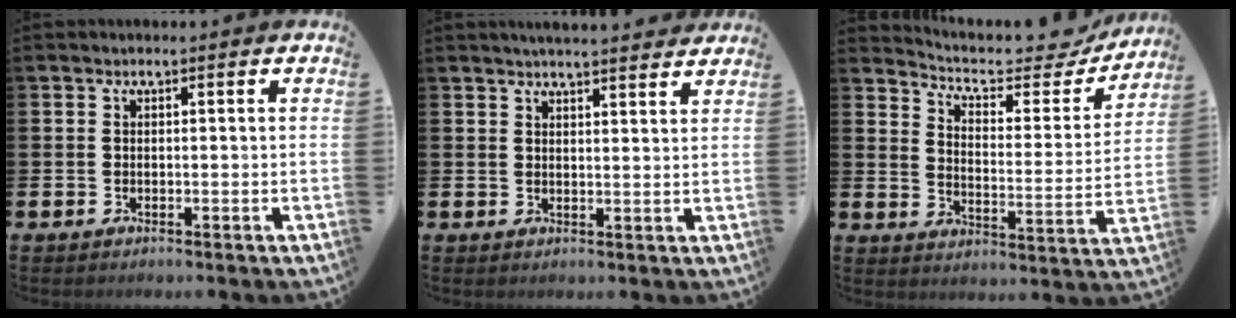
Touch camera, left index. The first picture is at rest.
{"total": 3.7, "force": [3.7, -0.2, 0.4], "torque": [-0.013, -0.017, 0.066]}
{"total": 7.0, "force": [6.4, 2.0, 1.9], "torque": [-0.058, -0.051, 0.107]}